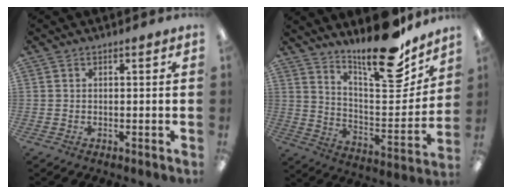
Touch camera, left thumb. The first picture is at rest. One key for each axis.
{"total": 21.1, "fx": 16.6, "fy": 5.5, "fz": 11.8, "tx": -0.170, "ty": -0.126, "tz": 0.273}